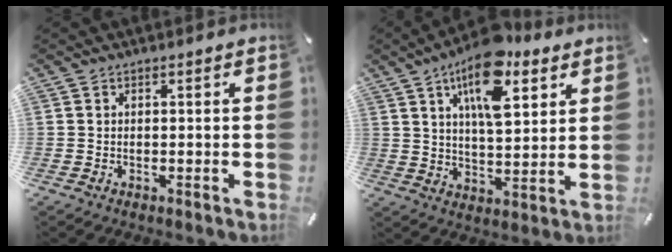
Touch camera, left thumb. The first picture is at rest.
{"total": 15.6, "force": [8.9, 7.0, 10.7], "torque": [-0.168, -0.031, 0.150]}